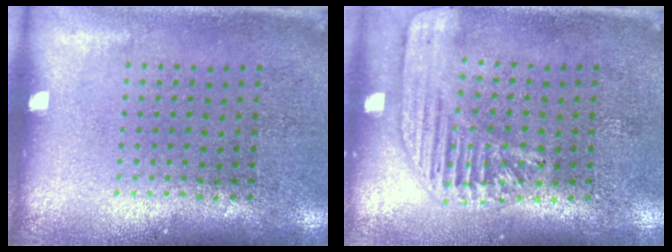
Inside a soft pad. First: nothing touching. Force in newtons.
{"total": 1.6, "press": 1.5, "slide": 0.6}